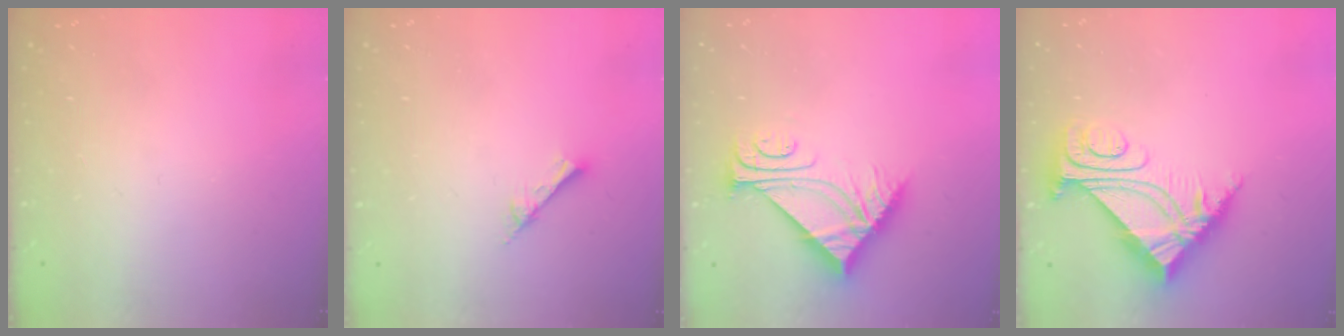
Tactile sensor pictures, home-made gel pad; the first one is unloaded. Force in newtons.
{"total": 2.6, "press": 2.6, "slide": 0.1}
{"total": 9.0, "press": 9.0, "slide": 0.1}
{"total": 8.0, "press": 8.0, "slide": 1.0}